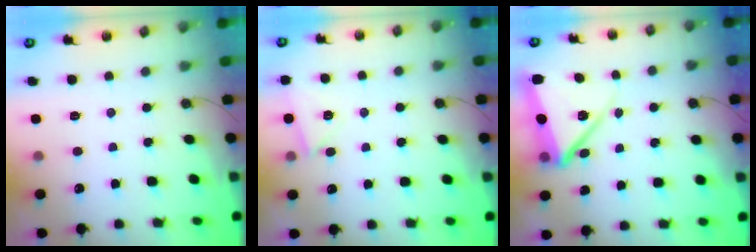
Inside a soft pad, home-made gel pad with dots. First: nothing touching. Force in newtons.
{"total": 4.3, "press": 3.4, "slide": 2.6}
{"total": 9.3, "press": 8.0, "slide": 4.6}